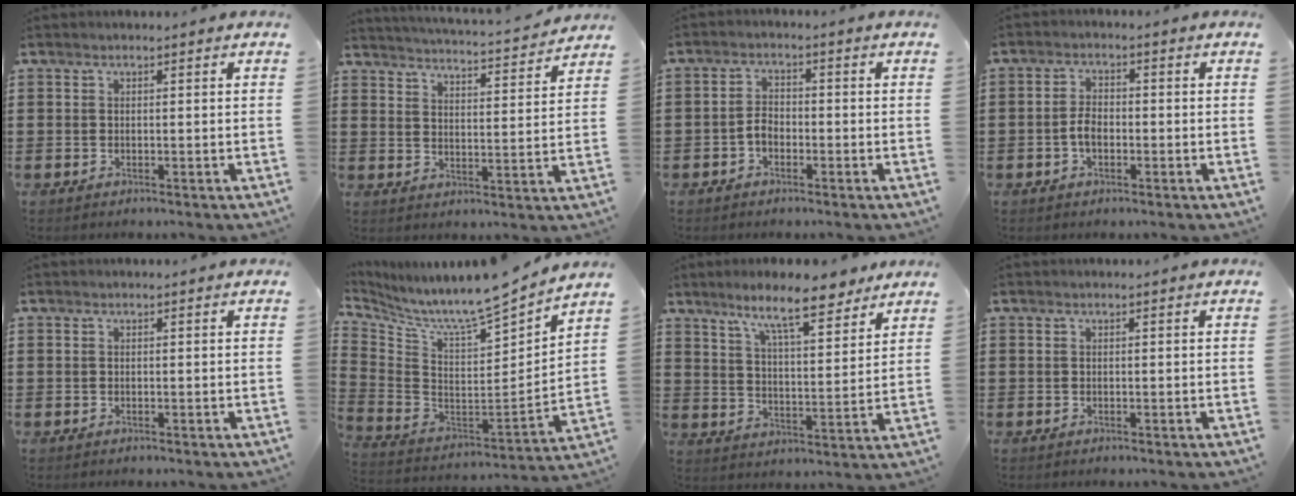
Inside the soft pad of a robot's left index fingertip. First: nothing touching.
{"total": 3.6, "force": [3.5, -0.6, 0.7], "torque": [-0.031, -0.034, 0.053]}
{"total": 2.6, "force": [-1.1, 1.5, 1.7], "torque": [-0.043, 0.003, -0.025]}
{"total": 3.0, "force": [-0.8, 1.6, 2.5], "torque": [-0.061, 0.000, -0.019]}
{"total": 0.0}
{"total": 7.3, "force": [6.9, -0.3, 2.3], "torque": [-0.082, -0.073, 0.108]}
{"total": 9.9, "force": [8.1, 1.3, 5.5], "torque": [-0.112, -0.032, 0.140]}
{"total": 0.0}